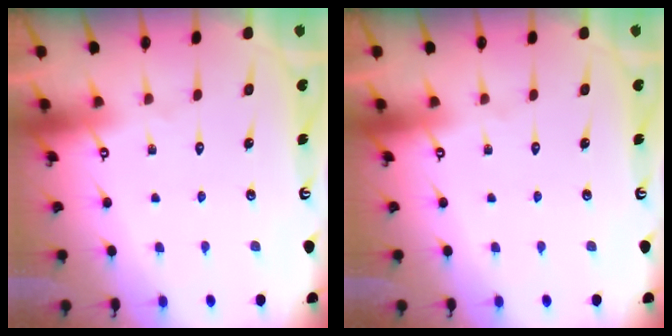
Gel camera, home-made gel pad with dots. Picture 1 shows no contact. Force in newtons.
{"total": 0.0}